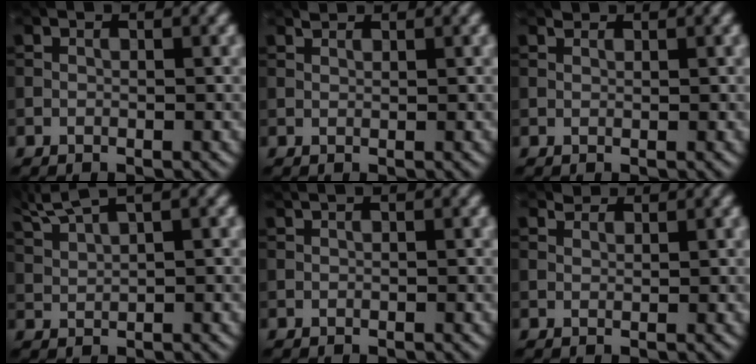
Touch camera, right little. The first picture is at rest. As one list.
[{"total": 0.7, "force": [0.7, 0.1, 0.1], "torque": [-0.005, 0.000, 0.015]}, {"total": 0.6, "force": [0.6, 0.1, 0.1], "torque": [-0.004, 0.000, 0.012]}, {"total": 4.8, "force": [3.9, 0.8, 2.8], "torque": [-0.069, 0.017, 0.070]}, {"total": 1.0, "force": [0.8, 0.3, 0.6], "torque": [-0.012, 0.002, 0.007]}, {"total": 1.2, "force": [1.2, 0.4, 0.2], "torque": [-0.009, 0.000, 0.022]}]